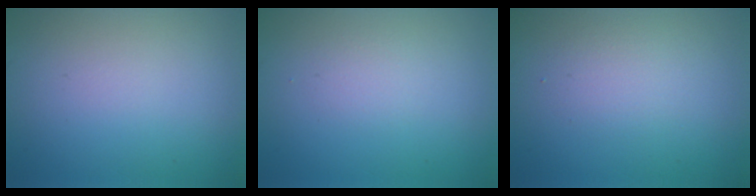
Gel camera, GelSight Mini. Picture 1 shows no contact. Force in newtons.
{"total": 1.1, "press": 1.1, "slide": 0.0}
{"total": 1.8, "press": 1.8, "slide": 0.1}